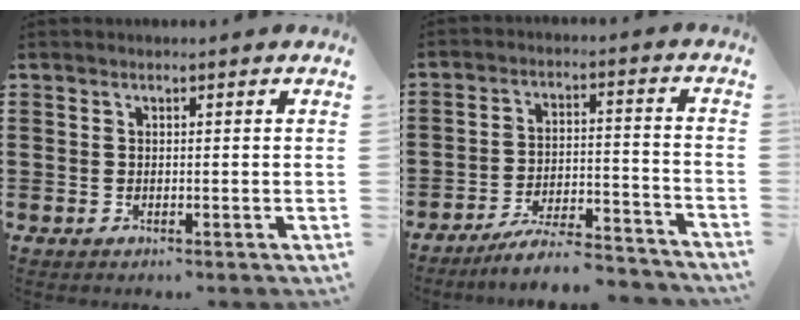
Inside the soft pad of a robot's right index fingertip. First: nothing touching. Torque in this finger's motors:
{"motor_torque": [0.47, 1.04, -0.08, -0.03]}